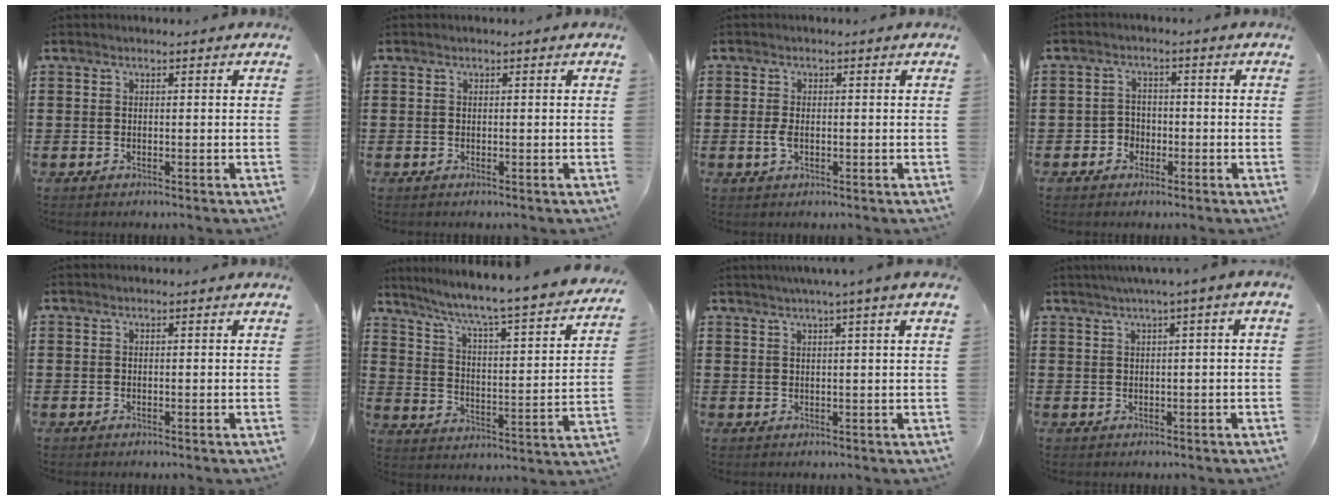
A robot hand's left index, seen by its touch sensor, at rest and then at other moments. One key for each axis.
{"total": 0.0}
{"total": 1.8, "fx": -0.3, "fy": 0.8, "fz": 1.6, "tx": -0.046, "ty": -0.004, "tz": -0.011}
{"total": 2.5, "fx": -1.4, "fy": 2.0, "fz": 0.5, "tx": -0.016, "ty": 0.006, "tz": -0.031}
{"total": 0.0}
{"total": 5.4, "fx": 4.4, "fy": -0.4, "fz": 3.0, "tx": -0.080, "ty": -0.049, "tz": 0.062}
{"total": 2.3, "fx": 1.4, "fy": -0.8, "fz": 1.6, "tx": -0.030, "ty": -0.002, "tz": 0.024}
{"total": 1.6, "fx": 0.2, "fy": -0.3, "fz": 1.6, "tx": -0.027, "ty": -0.005, "tz": 0.002}